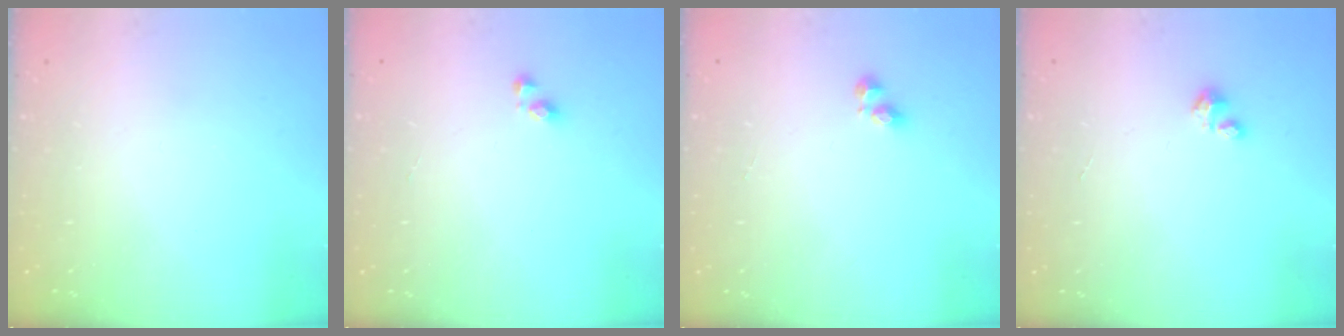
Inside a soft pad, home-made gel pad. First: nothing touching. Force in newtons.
{"total": 3.4, "press": 3.4, "slide": 0.3}
{"total": 3.0, "press": 2.9, "slide": 0.6}
{"total": 1.2, "press": 1.2, "slide": 0.2}